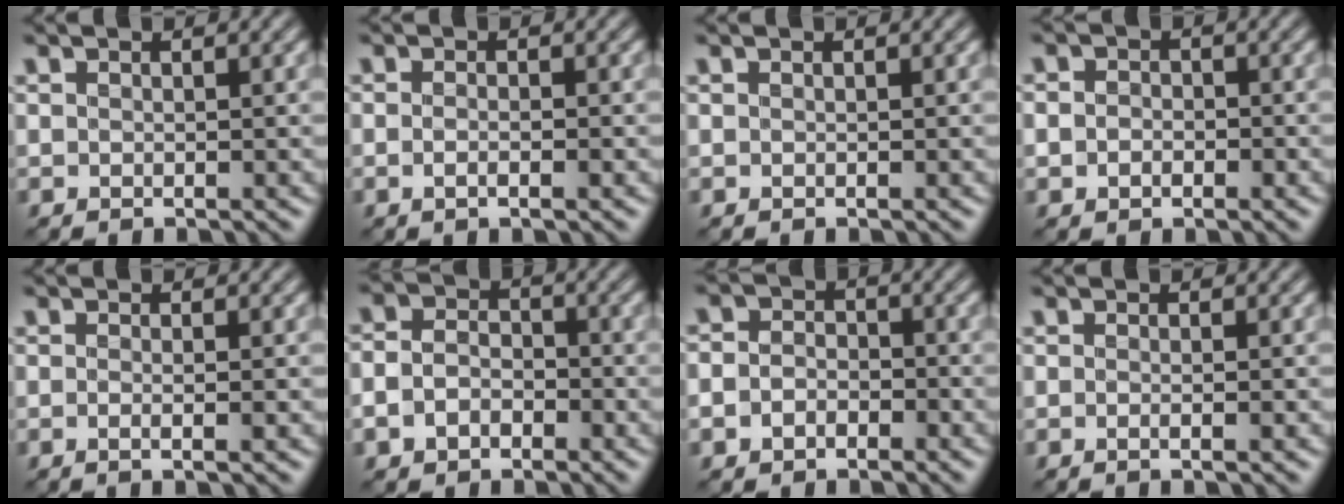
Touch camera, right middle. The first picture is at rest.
{"total": 1.5, "force": [-0.5, 0.6, 1.3], "torque": [-0.010, -0.007, -0.009]}
{"total": 0.0}
{"total": 2.5, "force": [-0.3, 2.0, 1.4], "torque": [-0.006, 0.006, -0.020]}
{"total": 2.0, "force": [-0.1, 0.8, 1.8], "torque": [-0.005, -0.008, -0.015]}
{"total": 3.4, "force": [-1.3, 2.5, 1.8], "torque": [-0.035, -0.001, -0.029]}
{"total": 2.8, "force": [-1.1, 2.2, 1.4], "torque": [-0.007, 0.001, -0.029]}
{"total": 1.2, "force": [-0.3, 0.4, 1.1], "torque": [-0.002, -0.007, -0.012]}